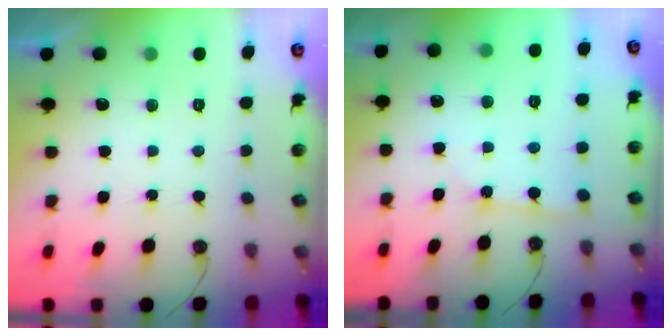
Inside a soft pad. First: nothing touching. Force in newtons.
{"total": 2.8, "press": 2.8, "slide": 0.3}